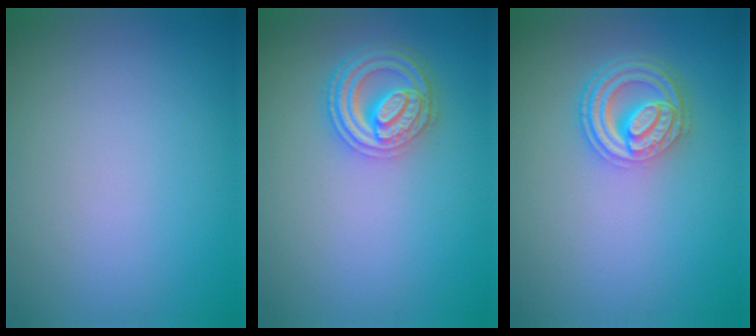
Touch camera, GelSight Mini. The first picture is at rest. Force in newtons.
{"total": 4.5, "press": 4.0, "slide": 2.1}
{"total": 4.7, "press": 3.5, "slide": 3.1}